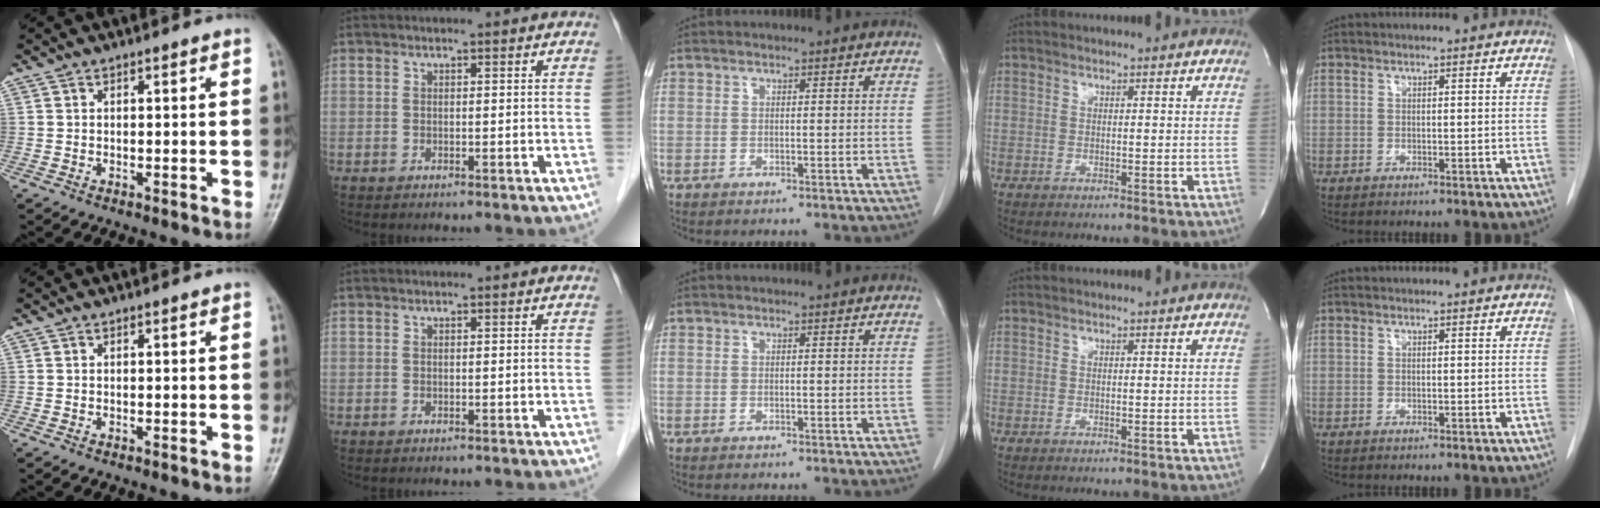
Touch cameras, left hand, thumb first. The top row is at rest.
{}